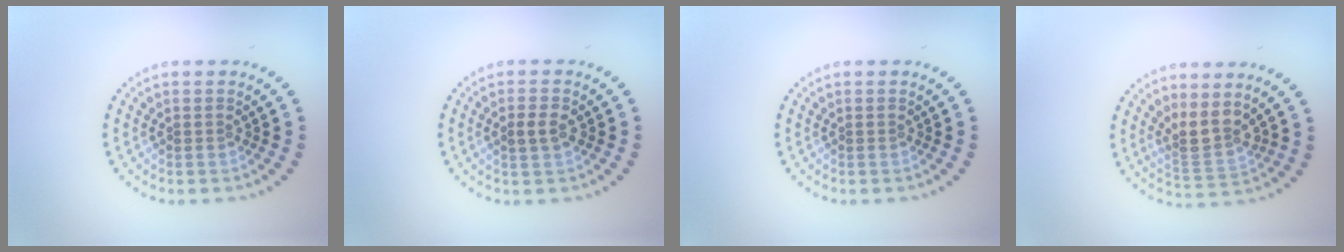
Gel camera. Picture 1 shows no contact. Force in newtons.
{"total": 1.9, "press": 1.9, "slide": 0.1}
{"total": 0.0}
{"total": 3.0, "press": 2.3, "slide": 1.8}